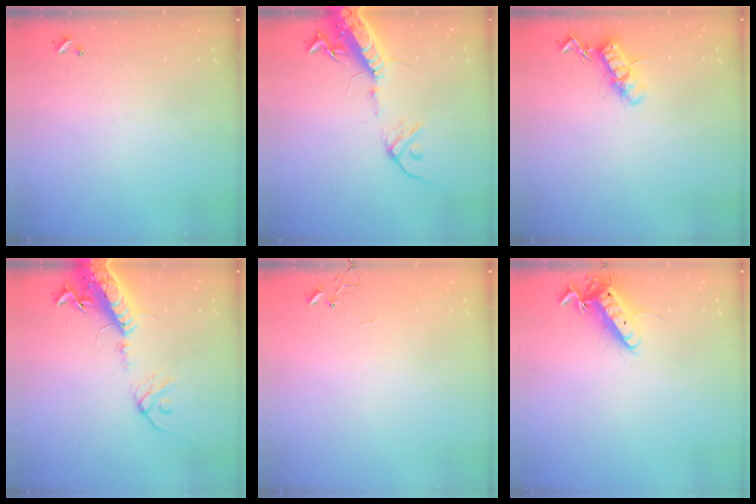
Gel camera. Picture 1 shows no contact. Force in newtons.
{"total": 16.2, "press": 15.8, "slide": 3.4}
{"total": 12.5, "press": 12.5, "slide": 0.6}
{"total": 17.4, "press": 16.9, "slide": 4.1}
{"total": 5.0, "press": 5.0, "slide": 0.4}
{"total": 12.2, "press": 12.1, "slide": 1.4}